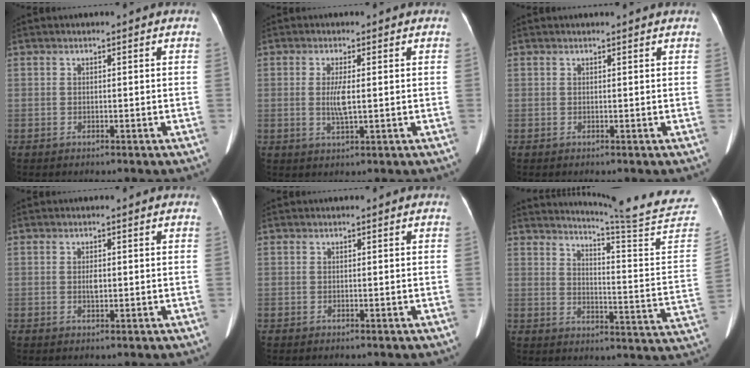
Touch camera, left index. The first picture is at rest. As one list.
[{"total": 3.2, "force": [0.1, 0.5, 3.2], "torque": [-0.067, -0.005, 0.004]}, {"total": 1.7, "force": [1.7, -0.1, 0.4], "torque": [-0.011, 0.007, 0.019]}, {"total": 1.3, "force": [0.0, 0.5, 1.2], "torque": [-0.023, 0.000, 0.004]}, {"total": 0.0}, {"total": 20.8, "force": [19.5, -3.4, 6.3], "torque": [-0.108, -0.146, 0.232]}]